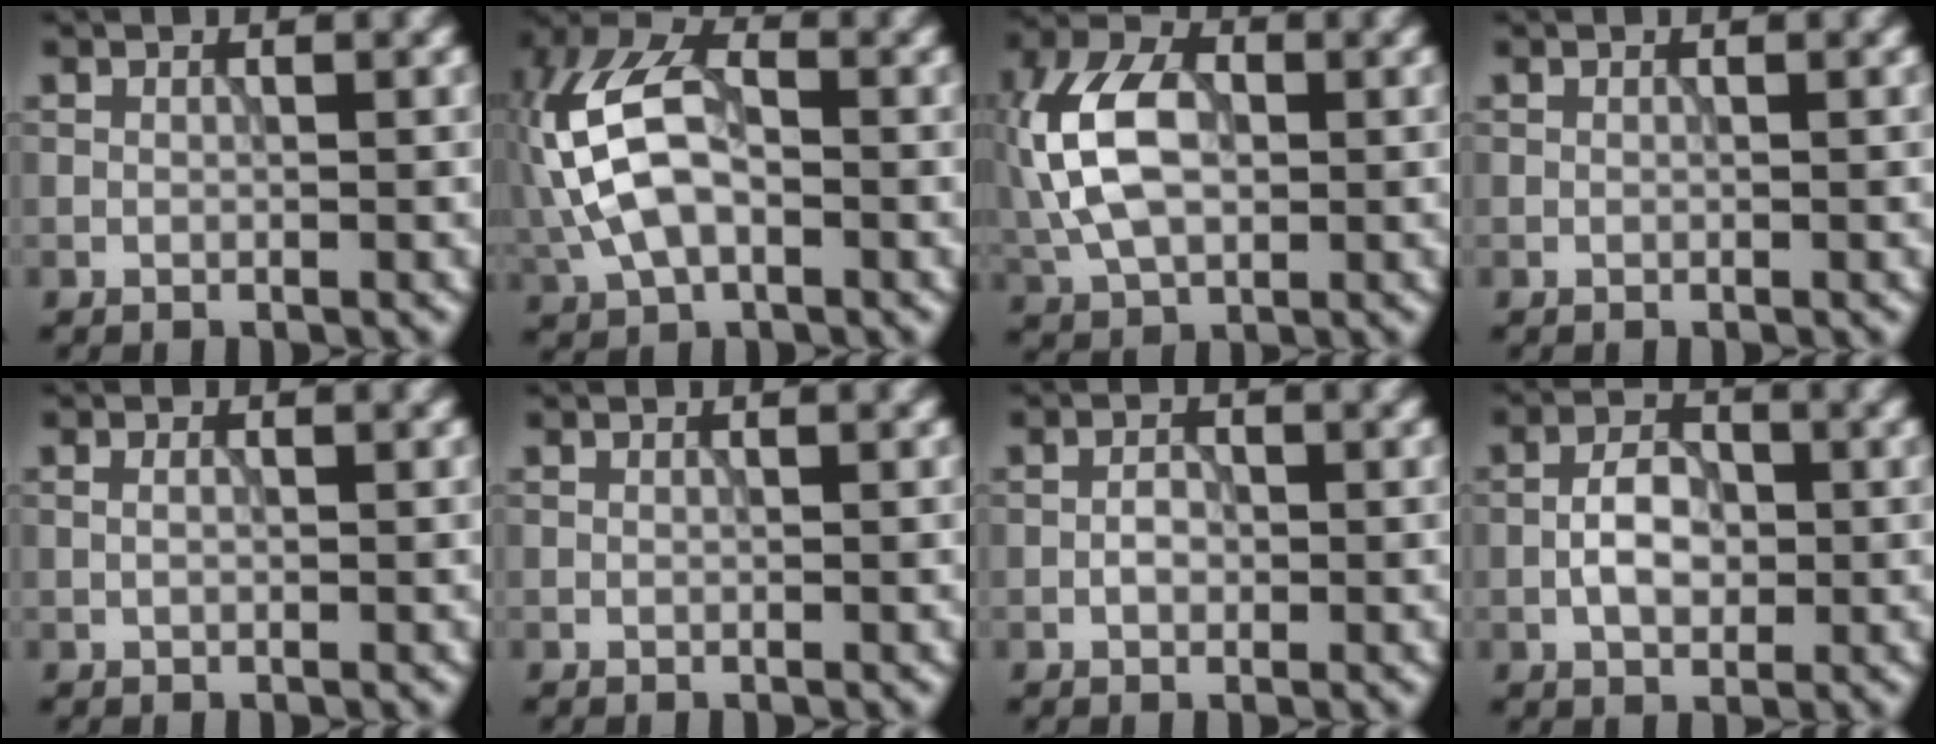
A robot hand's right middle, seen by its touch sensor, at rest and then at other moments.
{"total": 9.9, "force": [-0.5, 5.8, 8.0], "torque": [-0.191, 0.024, -0.026]}
{"total": 8.7, "force": [0.1, 5.4, 6.8], "torque": [-0.155, 0.017, -0.011]}
{"total": 0.0}
{"total": 0.8, "force": [0.2, 0.5, 0.6], "torque": [-0.014, -0.002, 0.002]}
{"total": 0.0}
{"total": 1.4, "force": [-0.4, 0.9, 1.0], "torque": [-0.017, 0.004, -0.011]}
{"total": 3.5, "force": [-0.7, 2.1, 2.7], "torque": [-0.045, 0.007, -0.016]}